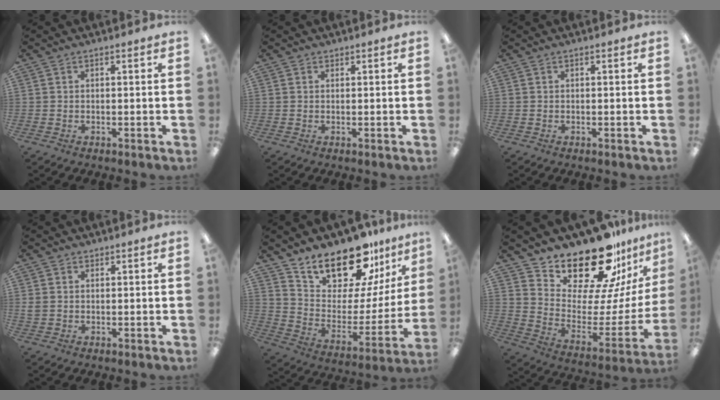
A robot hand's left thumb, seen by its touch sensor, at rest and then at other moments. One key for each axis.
{"total": 0.5, "fx": 0.5, "fy": 0.2, "fz": -0.1, "tx": 0.002, "ty": 0.001, "tz": 0.009}
{"total": 0.0}
{"total": 1.5, "fx": 0.8, "fy": 1.1, "fz": 0.5, "tx": -0.011, "ty": 0.003, "tz": 0.015}
{"total": 19.9, "fx": 17.1, "fy": 7.2, "fz": 7.2, "tx": -0.126, "ty": -0.134, "tz": 0.301}
{"total": 22.8, "fx": 19.6, "fy": 6.8, "fz": 9.5, "tx": -0.156, "ty": -0.160, "tz": 0.337}